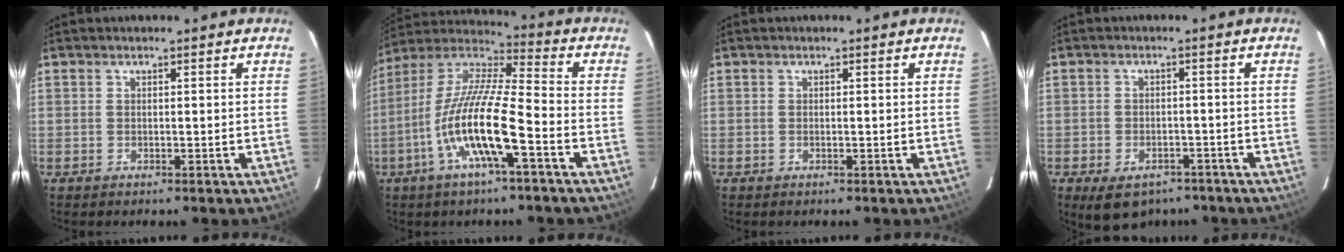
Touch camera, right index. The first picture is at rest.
{"total": 15.6, "force": [-6.2, 2.2, 14.1], "torque": [-0.272, -0.007, -0.126]}
{"total": 0.0}
{"total": 8.9, "force": [-5.9, 5.3, 3.9], "torque": [-0.084, -0.002, -0.076]}